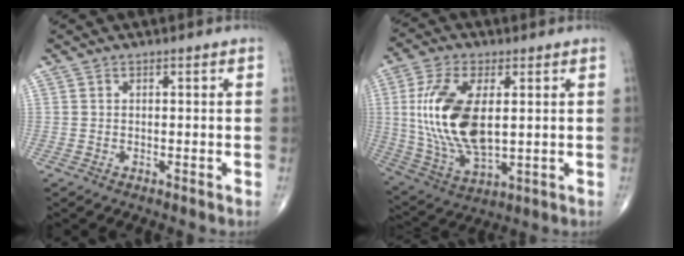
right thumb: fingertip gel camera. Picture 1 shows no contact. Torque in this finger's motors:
{"motor_torque": [-0.13, 2.92, 1.87, 0.42, 0.51]}